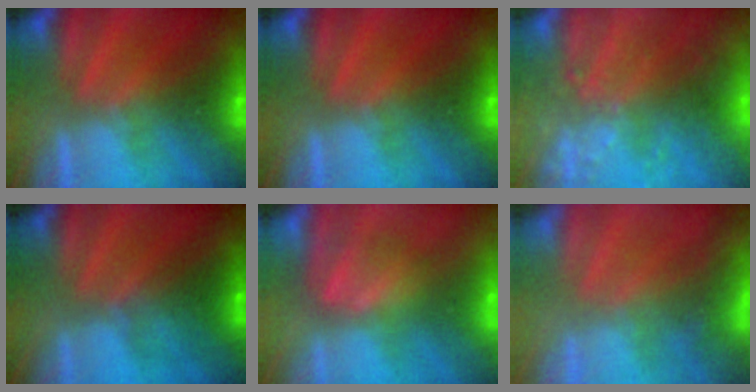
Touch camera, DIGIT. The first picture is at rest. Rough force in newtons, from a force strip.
{"total": 0.0}
{"total": 6.4}
{"total": 1.7}
{"total": 6.5}
{"total": 5.6}